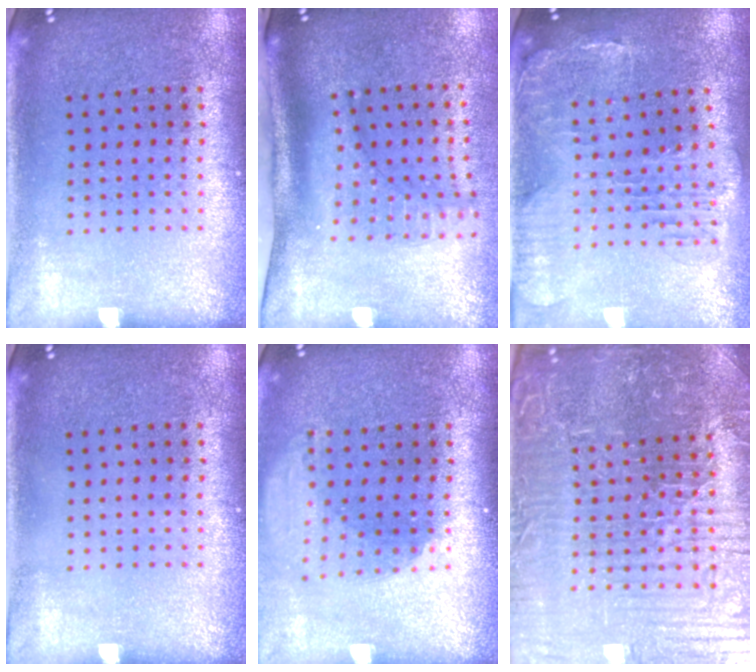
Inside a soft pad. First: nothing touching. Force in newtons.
{"total": 2.3, "press": 1.6, "slide": 1.6}
{"total": 1.4, "press": 1.4, "slide": 0.5}
{"total": 0.0}
{"total": 1.9, "press": 1.5, "slide": 1.1}
{"total": 5.9, "press": 5.7, "slide": 1.8}